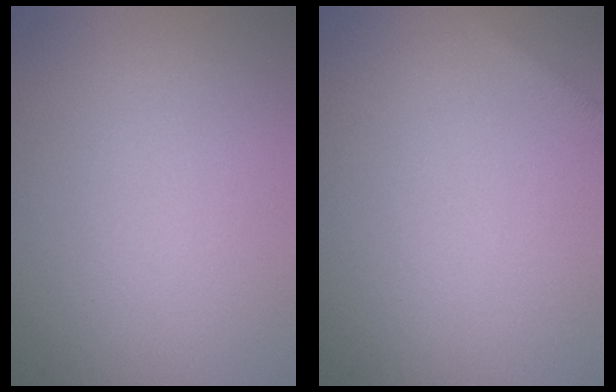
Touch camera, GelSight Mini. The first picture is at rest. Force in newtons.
{"total": 1.2, "press": 1.2, "slide": 0.1}